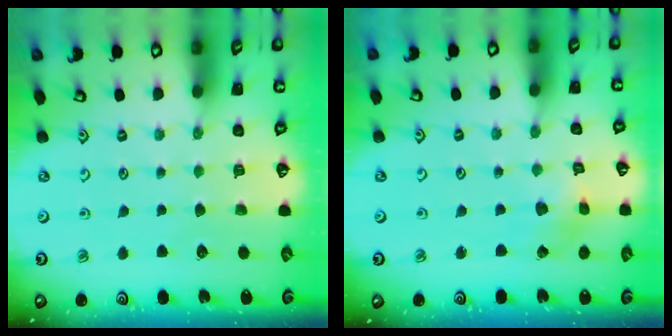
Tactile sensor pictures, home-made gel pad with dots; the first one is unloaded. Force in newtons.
{"total": 2.7, "press": 2.7, "slide": 0.2}